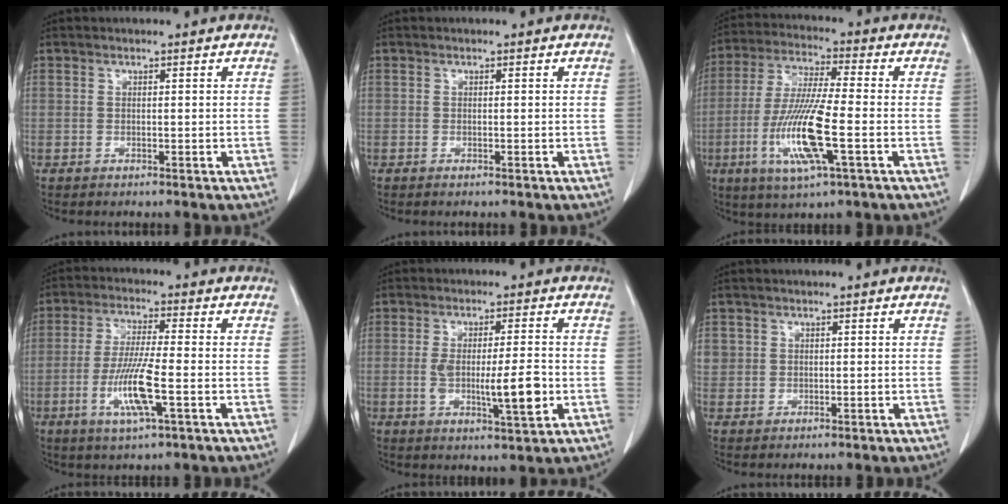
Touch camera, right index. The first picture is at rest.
{"total": 0.0}
{"total": 13.2, "force": [-3.7, 1.0, 12.6], "torque": [-0.257, -0.015, -0.071]}
{"total": 9.0, "force": [-2.7, 0.5, 8.6], "torque": [-0.170, -0.011, -0.052]}
{"total": 8.2, "force": [-1.3, 1.3, 8.0], "torque": [-0.135, -0.005, -0.016]}
{"total": 2.3, "force": [0.7, 2.1, 0.4], "torque": [0.006, 0.008, 0.017]}